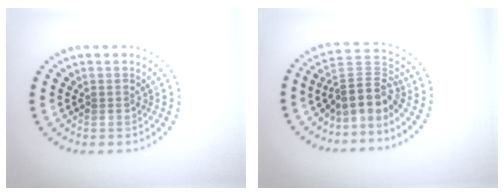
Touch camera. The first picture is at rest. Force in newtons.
{"total": 4.0, "press": 2.6, "slide": 3.0}